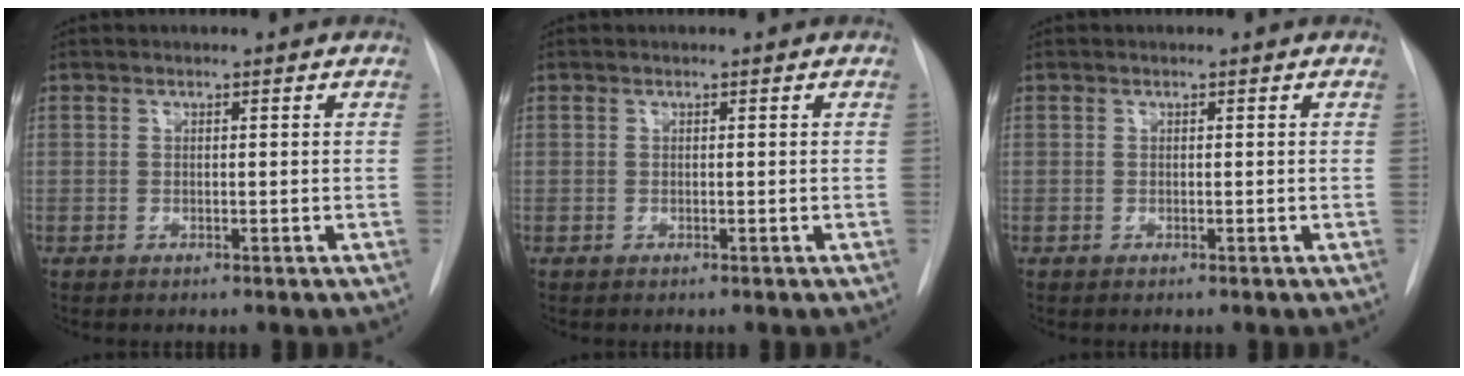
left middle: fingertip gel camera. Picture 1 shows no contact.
{"total": 0.0}
{"total": 0.0}